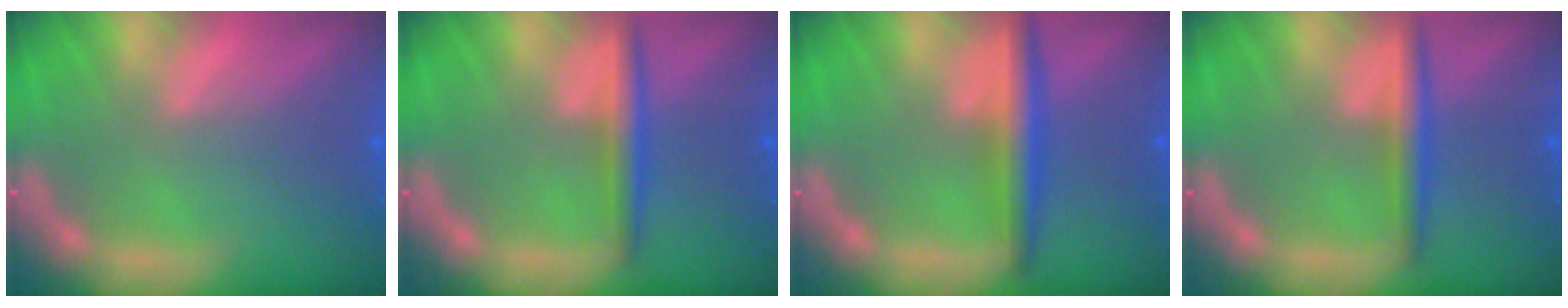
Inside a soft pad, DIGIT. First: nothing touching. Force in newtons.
{"total": 3.0}
{"total": 4.0}
{"total": 3.0}